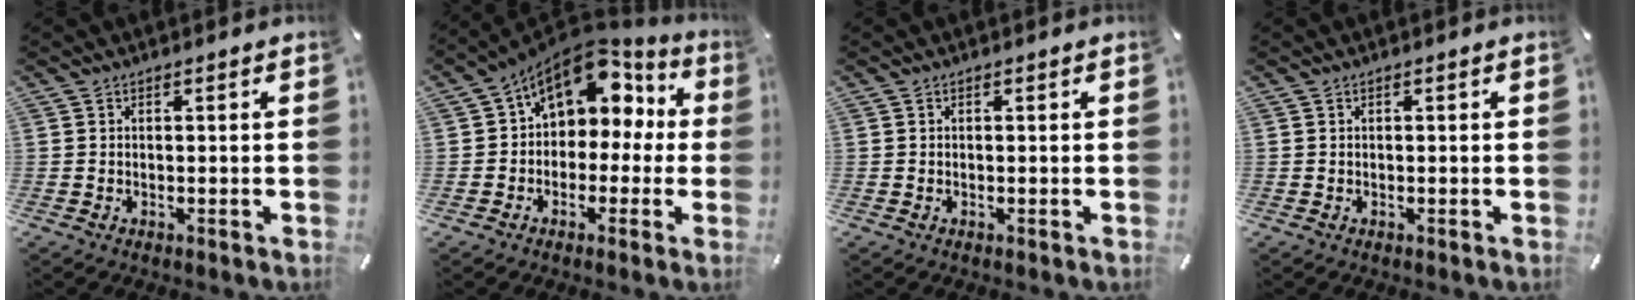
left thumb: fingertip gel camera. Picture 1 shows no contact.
{"total": 12.3, "force": [5.4, 8.8, 6.7], "torque": [-0.104, -0.030, 0.096]}
{"total": 0.0}
{"total": 0.0}